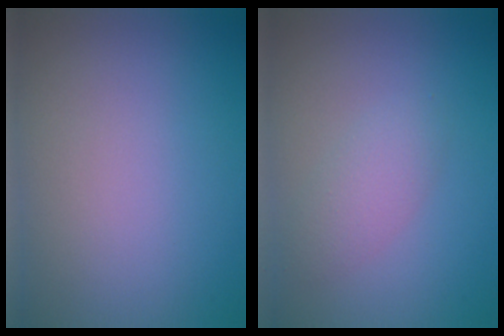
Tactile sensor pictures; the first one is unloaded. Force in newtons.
{"total": 2.2, "press": 2.2, "slide": 0.2}